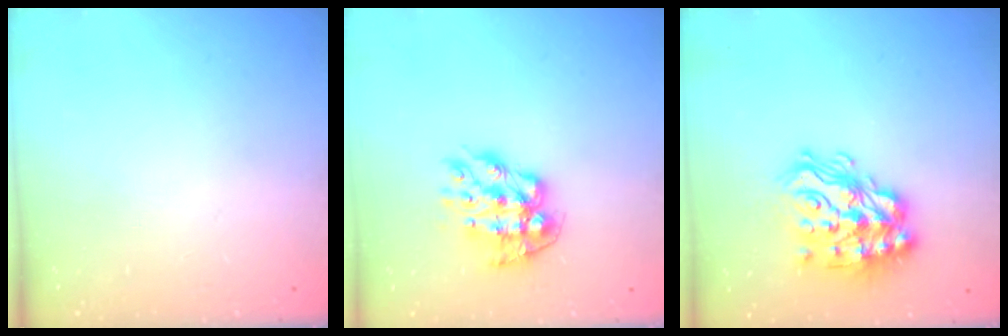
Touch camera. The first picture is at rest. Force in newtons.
{"total": 10.8, "press": 10.8, "slide": 1.0}
{"total": 19.7, "press": 19.7, "slide": 1.5}